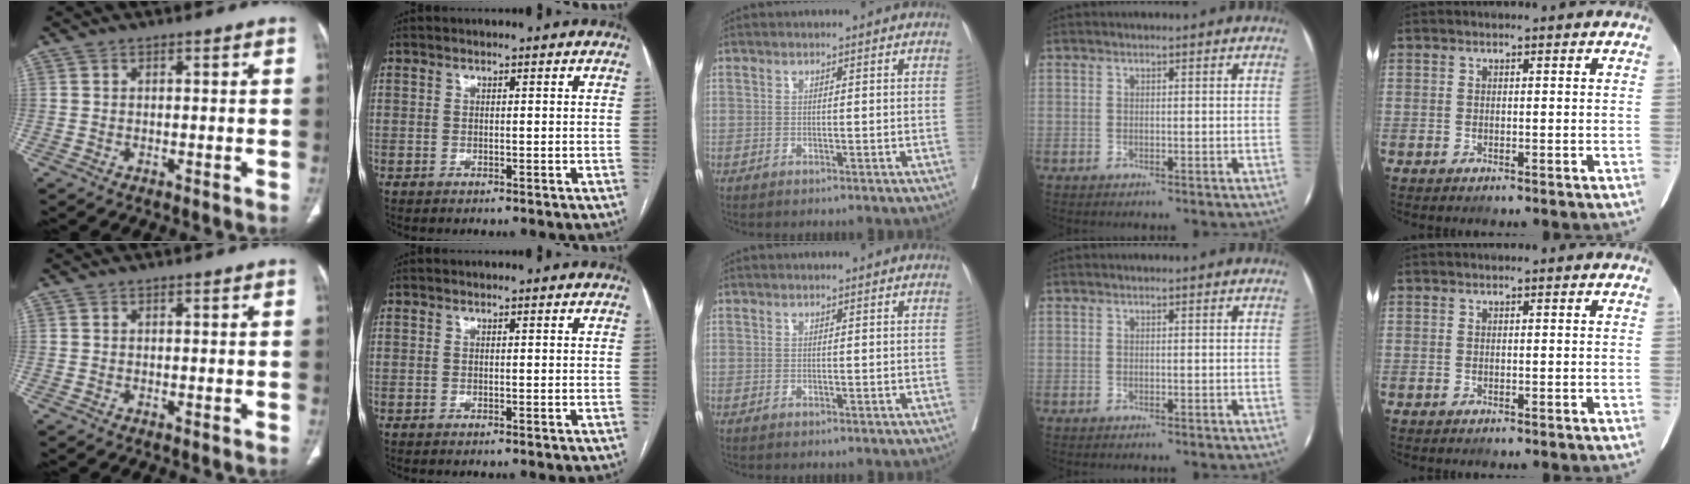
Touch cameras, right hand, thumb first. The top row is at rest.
{}